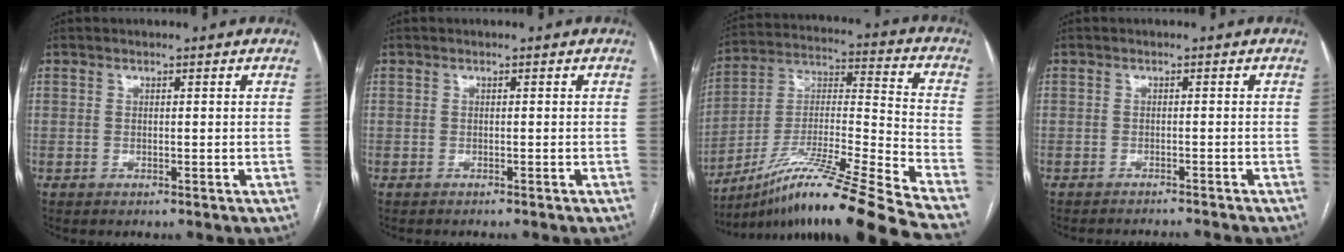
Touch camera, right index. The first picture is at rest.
{"total": 1.2, "force": [-1.1, -0.1, 0.4], "torque": [-0.006, 0.001, -0.014]}
{"total": 24.8, "force": [-19.8, -2.2, 14.7], "torque": [-0.227, -0.010, -0.348]}
{"total": 4.4, "force": [-4.3, -0.9, 0.3], "torque": [0.000, 0.002, -0.058]}